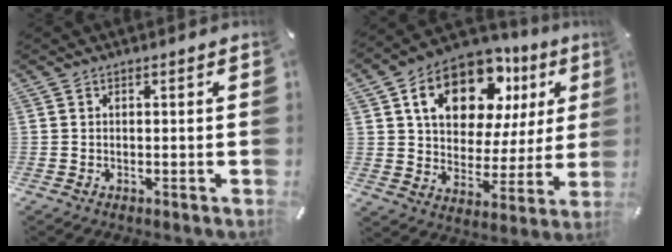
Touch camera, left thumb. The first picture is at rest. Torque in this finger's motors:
{"motor_torque": [2.08, 2.10, 1.54, -1.23, 0.53]}